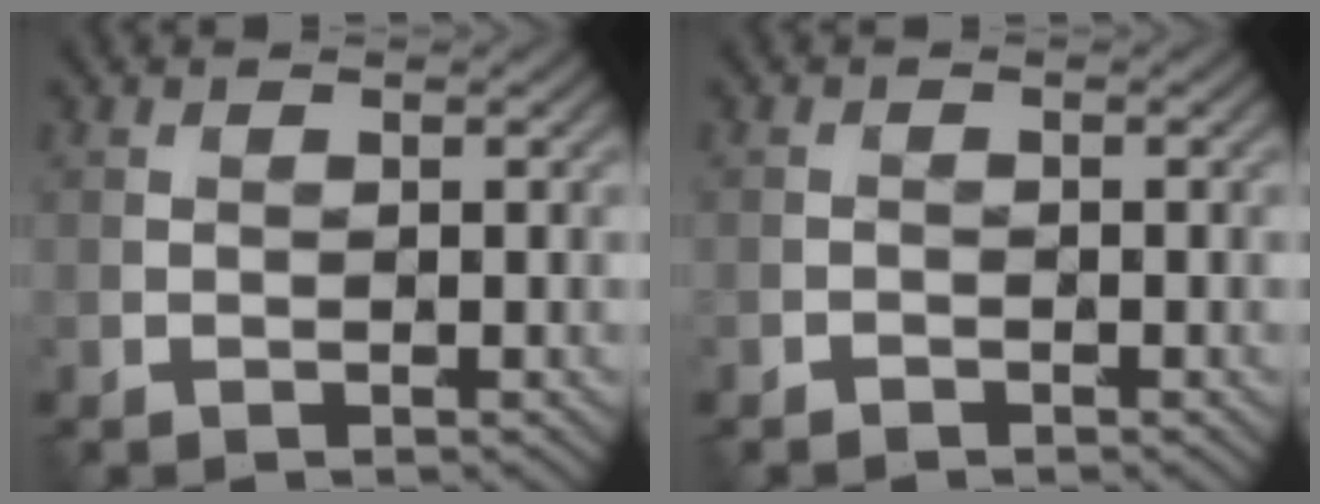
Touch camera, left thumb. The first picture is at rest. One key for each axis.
{"total": 0.7, "fx": -0.7, "fy": 0.2, "fz": 0.0, "tx": -0.001, "ty": -0.002, "tz": -0.016}